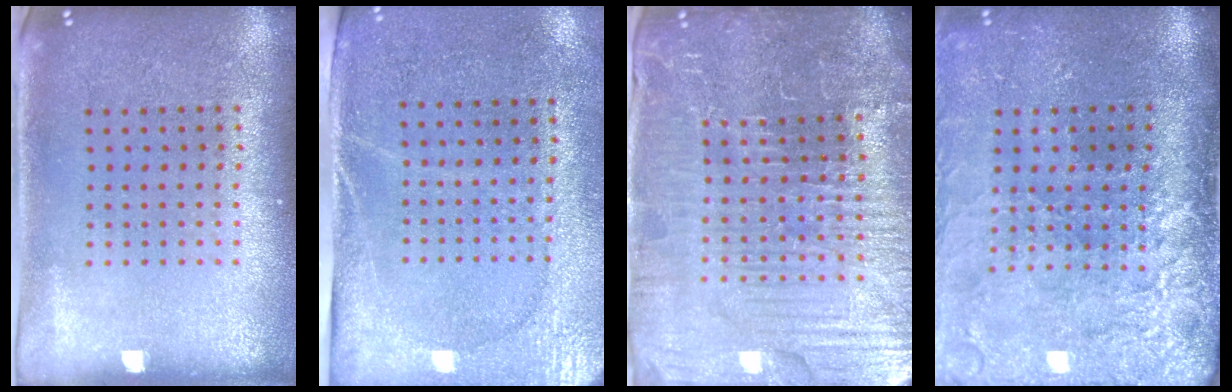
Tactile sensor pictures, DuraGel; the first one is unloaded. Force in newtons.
{"total": 2.7, "press": 2.3, "slide": 1.4}
{"total": 5.9, "press": 5.4, "slide": 2.4}
{"total": 4.6, "press": 3.8, "slide": 2.7}